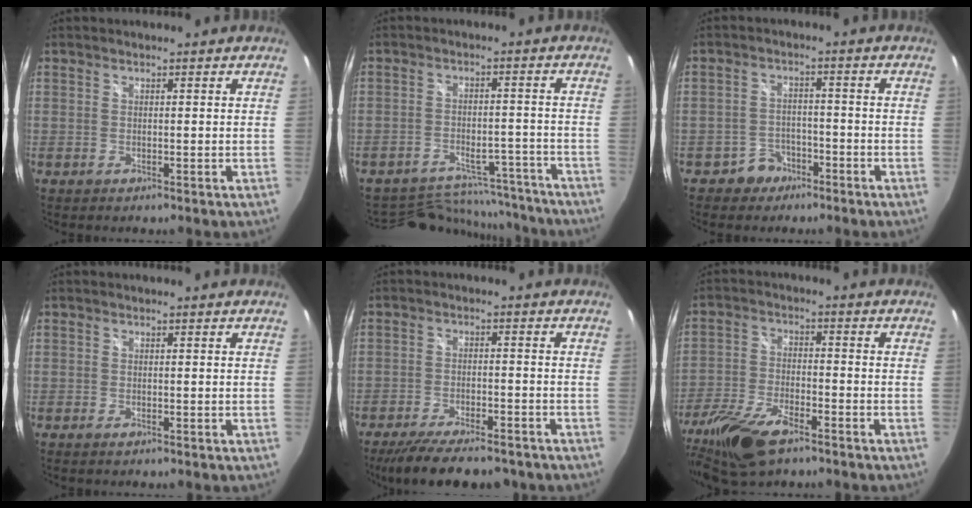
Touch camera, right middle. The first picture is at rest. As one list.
[{"total": 18.4, "force": [-16.1, 7.3, 5.0], "torque": [-0.114, 0.032, -0.198]}, {"total": 4.6, "force": [-3.2, 3.3, 0.4], "torque": [-0.016, 0.013, -0.048]}, {"total": 0.7, "force": [-0.5, 0.3, 0.4], "torque": [-0.007, -0.004, -0.010]}, {"total": 14.3, "force": [-11.6, 4.0, 7.2], "torque": [-0.145, -0.028, -0.175]}, {"total": 14.0, "force": [-9.4, 5.5, 8.8], "torque": [-0.205, -0.033, -0.183]}]